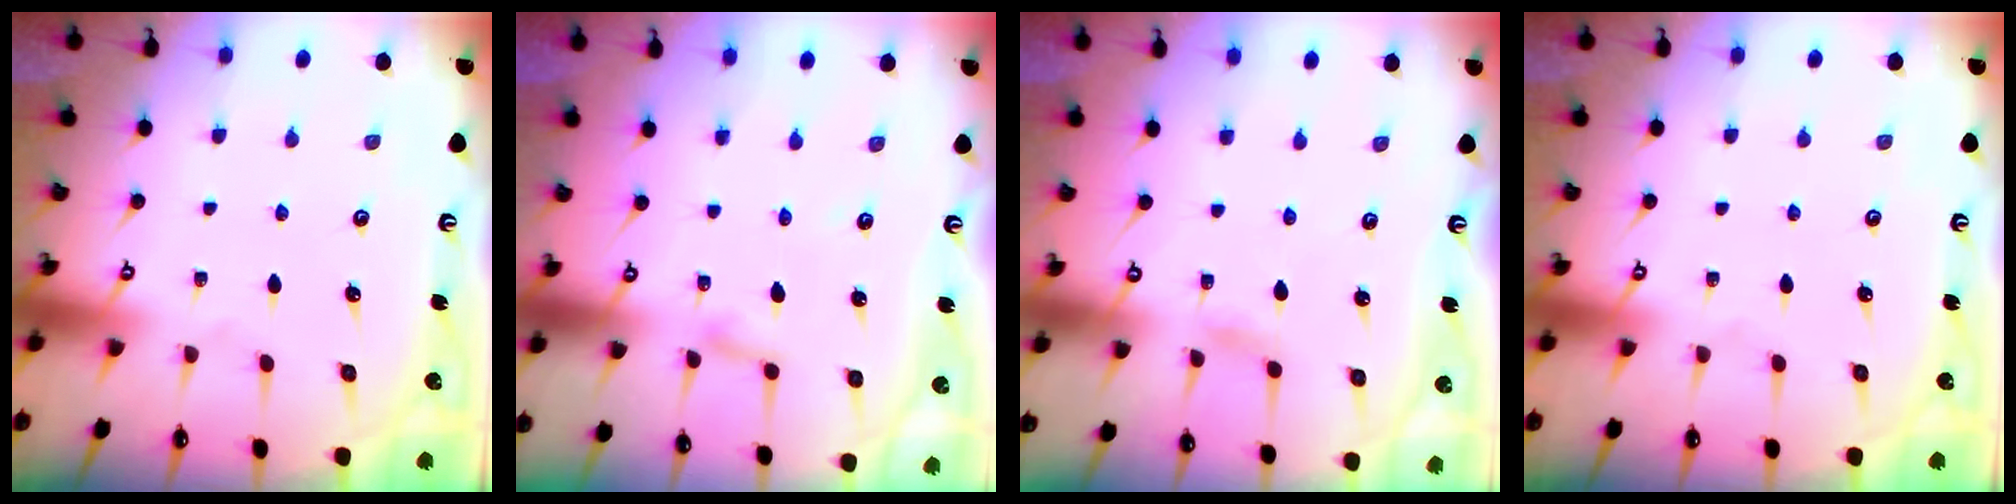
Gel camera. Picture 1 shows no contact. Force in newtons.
{"total": 2.4, "press": 2.4, "slide": 0.2}
{"total": 1.7, "press": 1.7, "slide": 0.1}
{"total": 0.0}